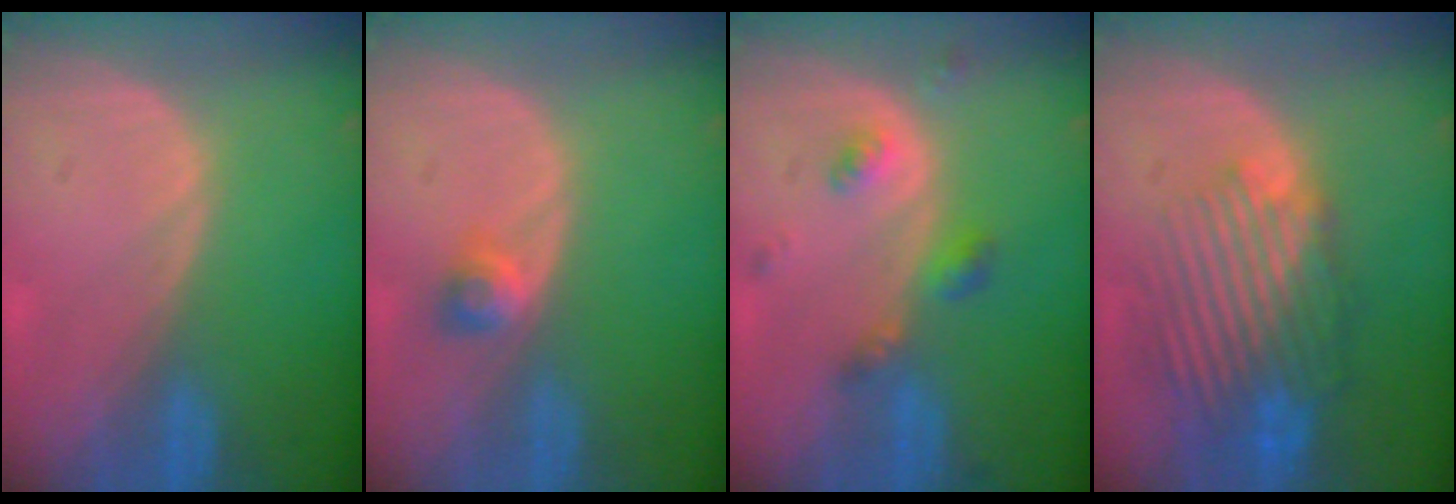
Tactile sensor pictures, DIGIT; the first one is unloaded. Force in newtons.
{"total": 2.6, "press": 2.2, "slide": 1.4}
{"total": 4.5, "press": 4.2, "slide": 1.8}
{"total": 10.2, "press": 9.1, "slide": 4.7}